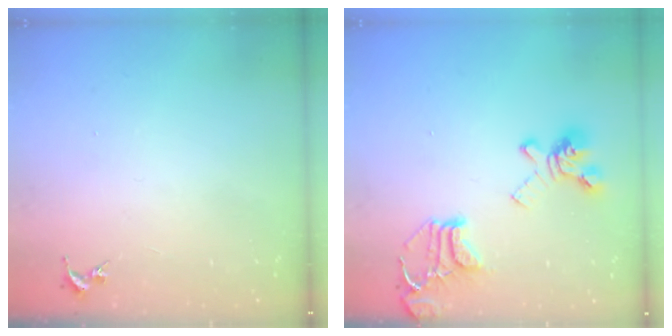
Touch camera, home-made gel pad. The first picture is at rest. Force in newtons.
{"total": 19.3, "press": 19.2, "slide": 1.8}